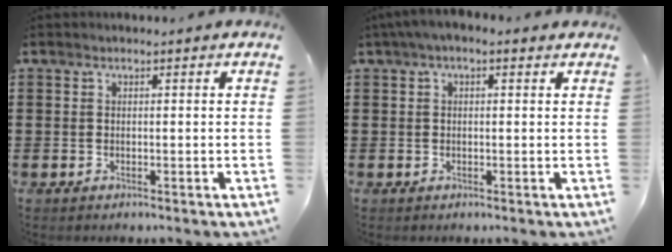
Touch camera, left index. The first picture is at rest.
{"total": 1.7, "force": [0.4, 1.1, 1.2], "torque": [-0.026, 0.007, 0.005]}